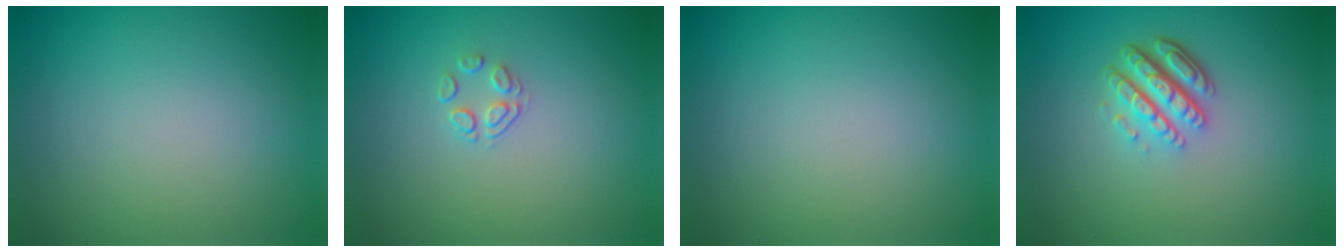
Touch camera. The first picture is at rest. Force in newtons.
{"total": 1.5, "press": 0.8, "slide": 1.3}
{"total": 0.0}
{"total": 4.9, "press": 3.4, "slide": 3.4}